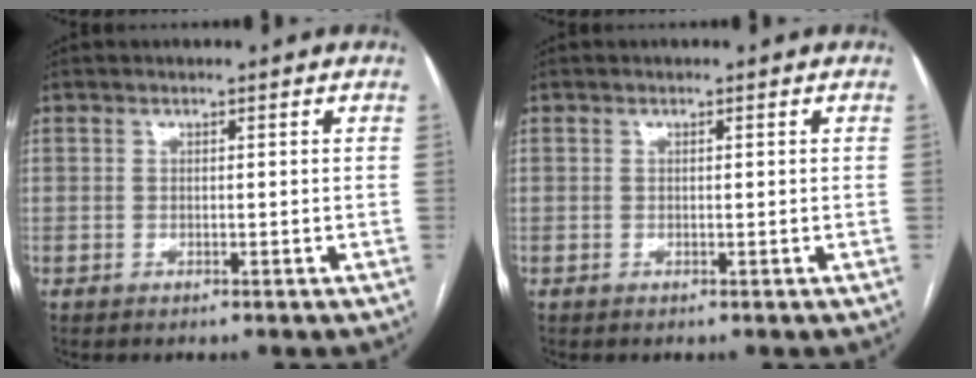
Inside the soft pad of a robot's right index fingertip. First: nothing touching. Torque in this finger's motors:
{"motor_torque": [0.01, -0.10, -0.03, 0.00]}